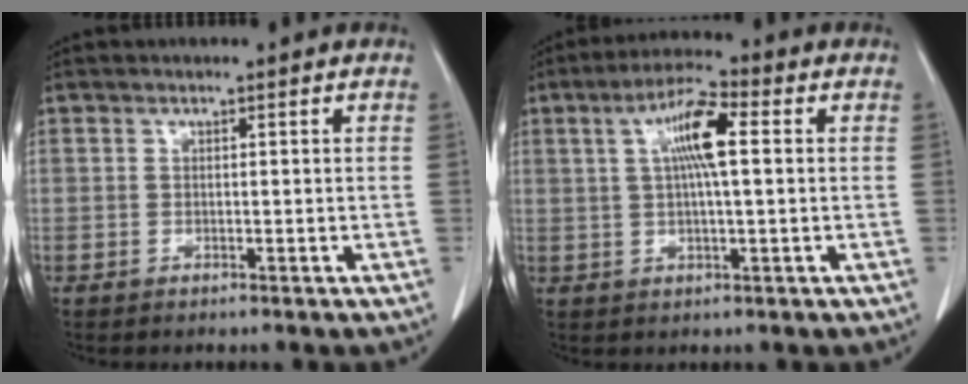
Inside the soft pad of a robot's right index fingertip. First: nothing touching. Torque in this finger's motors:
{"motor_torque": [0.28, 0.05, 0.24, 0.07]}